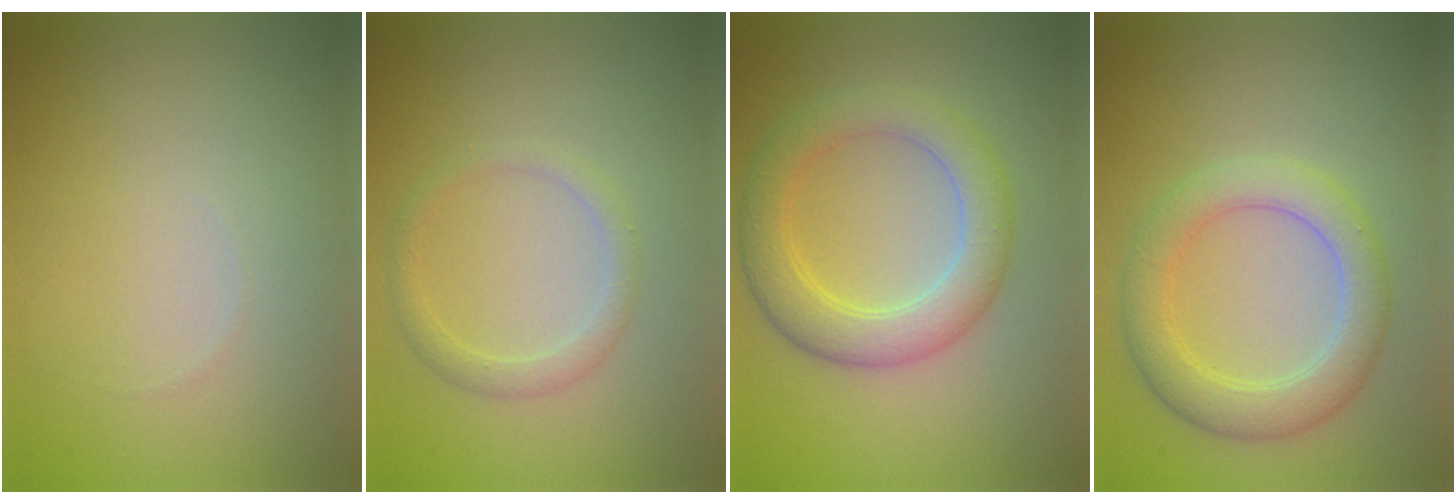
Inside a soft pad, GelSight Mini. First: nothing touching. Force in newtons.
{"total": 1.7, "press": 1.7, "slide": 0.0}
{"total": 4.9, "press": 4.9, "slide": 0.1}
{"total": 4.3, "press": 4.3, "slide": 0.1}